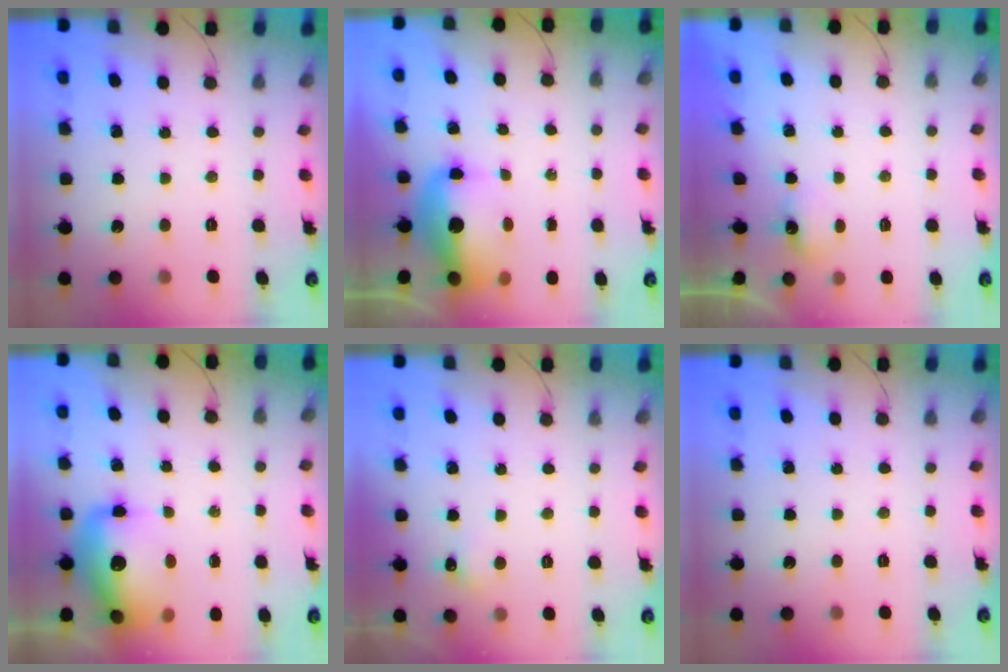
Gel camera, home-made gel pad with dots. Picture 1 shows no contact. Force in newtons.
{"total": 12.0, "press": 11.4, "slide": 3.7}
{"total": 2.5, "press": 2.5, "slide": 0.6}
{"total": 15.5, "press": 15.1, "slide": 3.6}
{"total": 4.7, "press": 4.4, "slide": 1.4}
{"total": 0.0}